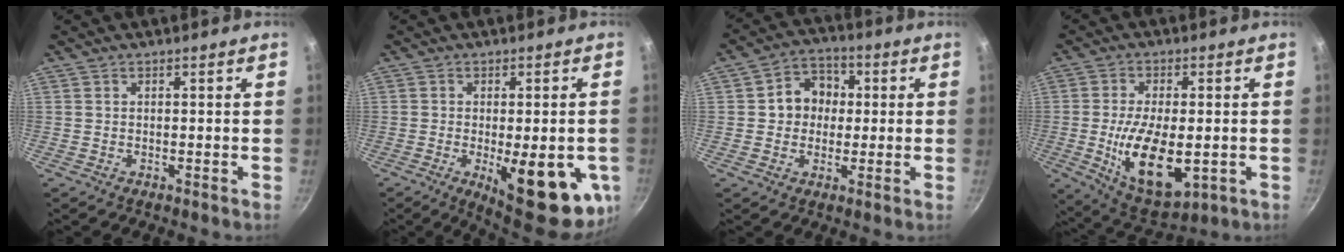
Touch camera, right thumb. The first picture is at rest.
{"total": 17.6, "force": [-5.4, 6.6, 15.4], "torque": [-0.151, -0.014, -0.052]}
{"total": 8.1, "force": [0.7, 6.9, 4.2], "torque": [-0.030, 0.015, 0.001]}
{"total": 15.0, "force": [-2.5, 7.3, 12.8], "torque": [-0.213, -0.015, -0.024]}